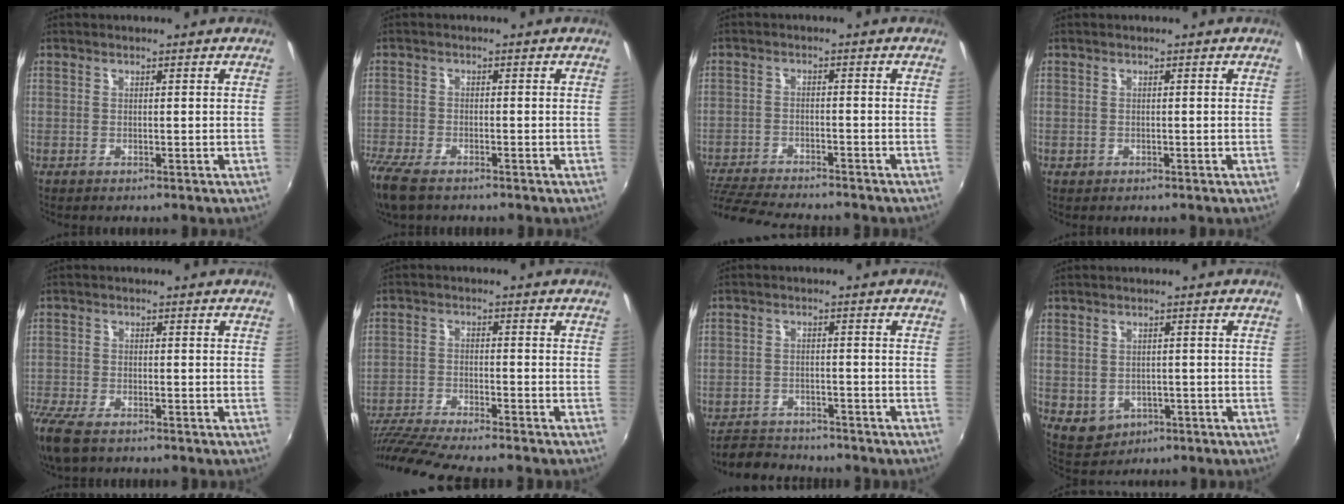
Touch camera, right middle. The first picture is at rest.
{"total": 8.1, "force": [-6.1, 2.9, 4.5], "torque": [-0.122, -0.035, -0.121]}
{"total": 12.2, "force": [-10.9, 1.9, 5.0], "torque": [-0.124, -0.024, -0.185]}
{"total": 0.7, "force": [-0.3, 0.6, 0.1], "torque": [-0.002, -0.003, -0.005]}
{"total": 8.9, "force": [-6.6, 3.3, 5.1], "torque": [-0.135, -0.038, -0.130]}
{"total": 12.8, "force": [-11.4, 0.4, 5.9], "torque": [-0.135, -0.027, -0.201]}
{"total": 6.6, "force": [-6.1, 2.2, 1.2], "torque": [-0.048, 0.002, -0.099]}
{"total": 4.7, "force": [-0.9, 4.1, 2.1], "torque": [-0.048, -0.004, 0.001]}